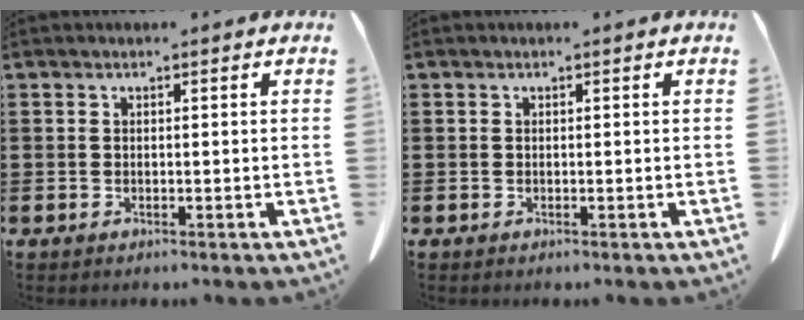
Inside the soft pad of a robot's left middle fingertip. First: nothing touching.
{"total": 0.0}